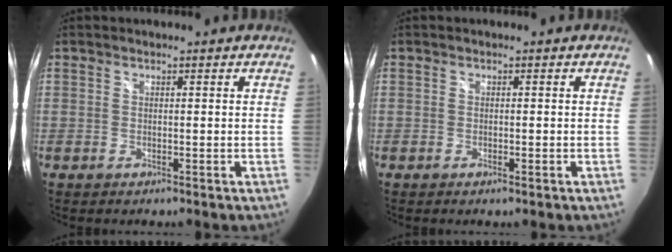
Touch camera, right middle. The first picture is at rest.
{"total": 0.6, "force": [-0.3, 0.2, 0.5], "torque": [-0.008, 0.000, -0.006]}